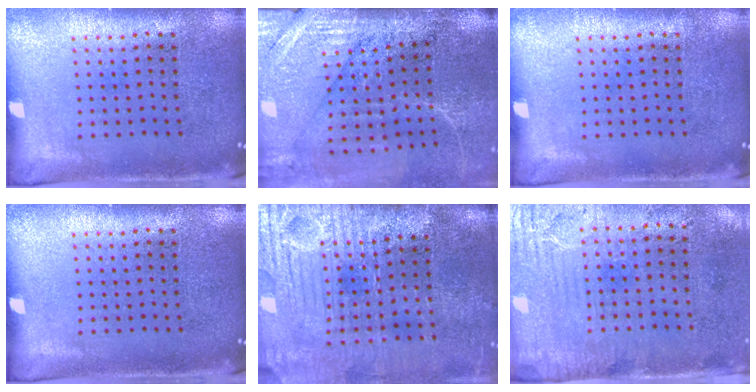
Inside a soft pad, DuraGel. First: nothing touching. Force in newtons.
{"total": 4.3, "press": 3.7, "slide": 2.2}
{"total": 0.0}
{"total": 0.0}
{"total": 4.6, "press": 4.0, "slide": 2.2}
{"total": 3.3, "press": 2.7, "slide": 1.9}